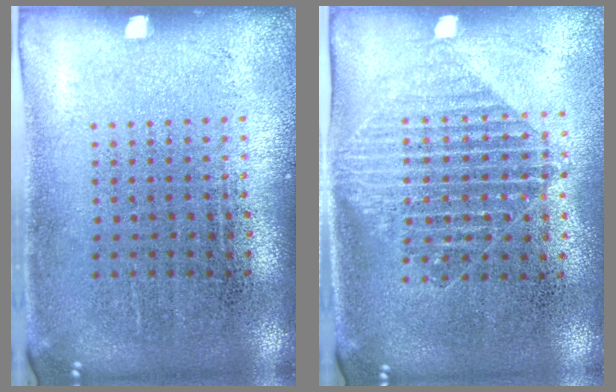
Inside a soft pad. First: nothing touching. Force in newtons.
{"total": 1.5, "press": 1.3, "slide": 0.8}